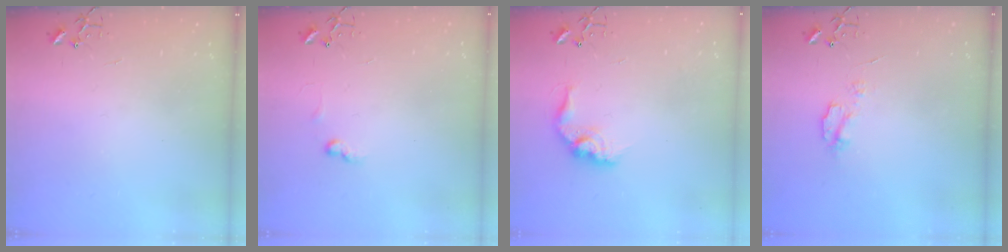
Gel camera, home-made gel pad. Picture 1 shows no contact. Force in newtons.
{"total": 5.5, "press": 5.5, "slide": 0.8}
{"total": 12.4, "press": 12.4, "slide": 0.6}
{"total": 5.1, "press": 5.0, "slide": 0.7}